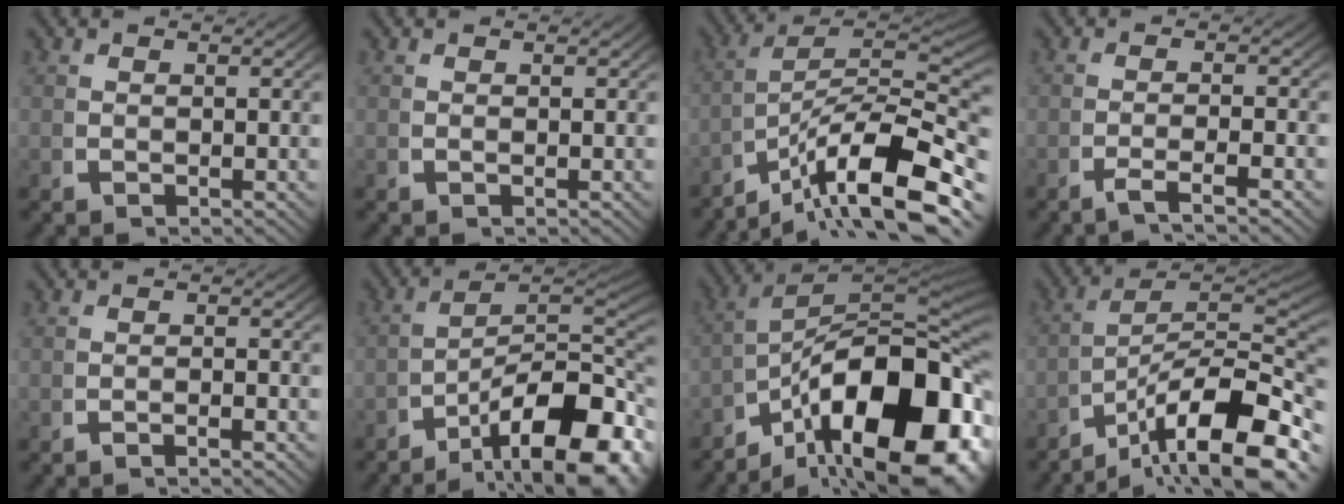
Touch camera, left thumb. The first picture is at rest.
{"total": 0.0}
{"total": 13.4, "force": [-3.9, 8.2, 9.8], "torque": [-0.142, -0.030, -0.059]}
{"total": 2.9, "force": [-1.9, 0.5, 2.1], "torque": [-0.042, 0.000, -0.037]}
{"total": 1.3, "force": [-1.1, 0.1, 0.6], "torque": [-0.010, 0.003, -0.024]}
{"total": 16.0, "force": [-4.2, 10.2, 11.6], "torque": [-0.163, -0.053, -0.052]}
{"total": 20.9, "force": [-4.1, 12.2, 16.5], "torque": [-0.230, -0.052, -0.045]}
{"total": 13.3, "force": [-2.4, 8.5, 10.0], "torque": [-0.138, -0.034, -0.032]}